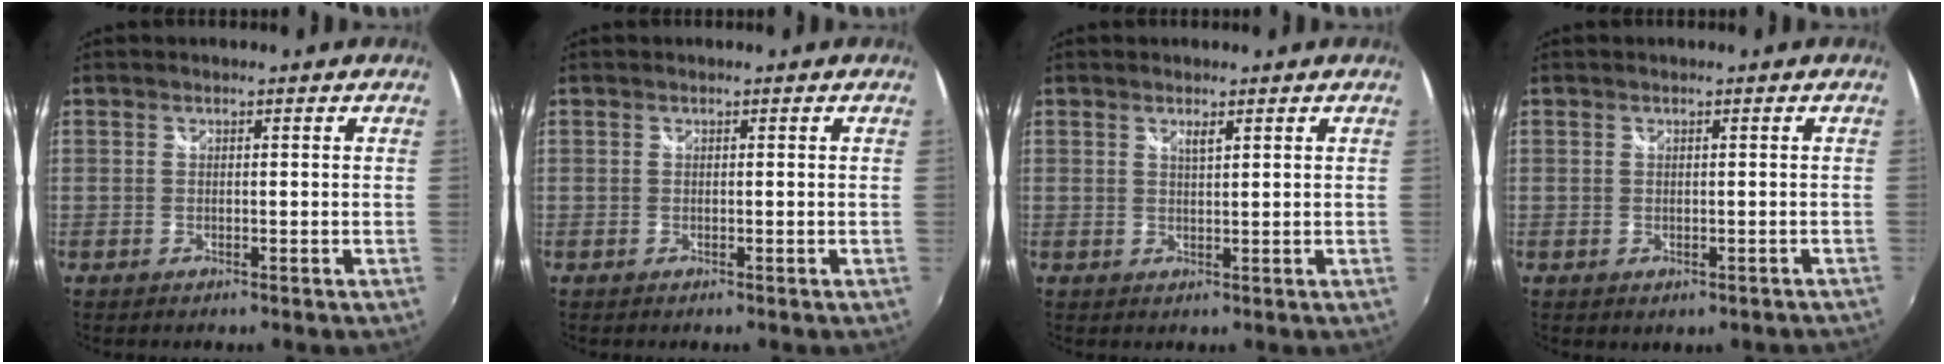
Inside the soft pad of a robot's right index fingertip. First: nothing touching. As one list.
[{"total": 0.0}, {"total": 1.4, "force": [0.9, 0.2, 1.1], "torque": [-0.017, 0.000, 0.014]}, {"total": 0.9, "force": [0.2, 0.8, 0.4], "torque": [-0.005, 0.000, 0.004]}]